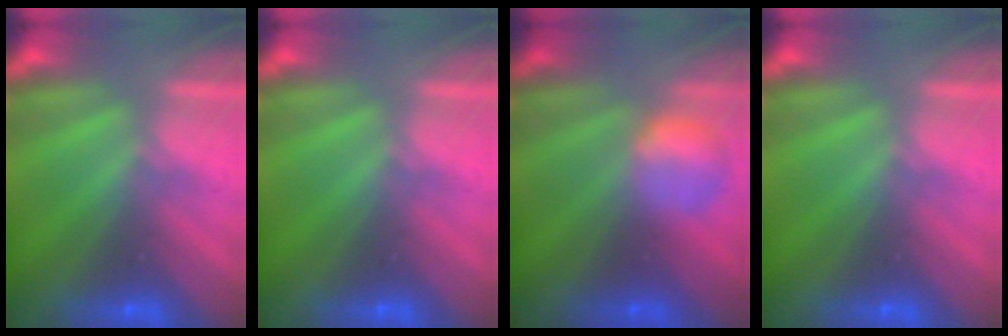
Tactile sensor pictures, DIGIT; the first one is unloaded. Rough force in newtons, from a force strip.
{"total": 0.0}
{"total": 2.4}
{"total": 0.0}